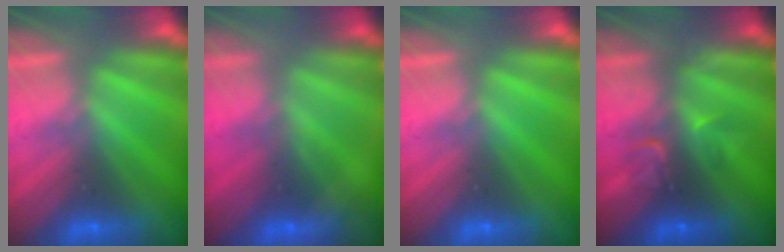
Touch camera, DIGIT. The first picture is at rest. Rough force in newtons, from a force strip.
{"total": 1.7}
{"total": 0.0}
{"total": 3.4}